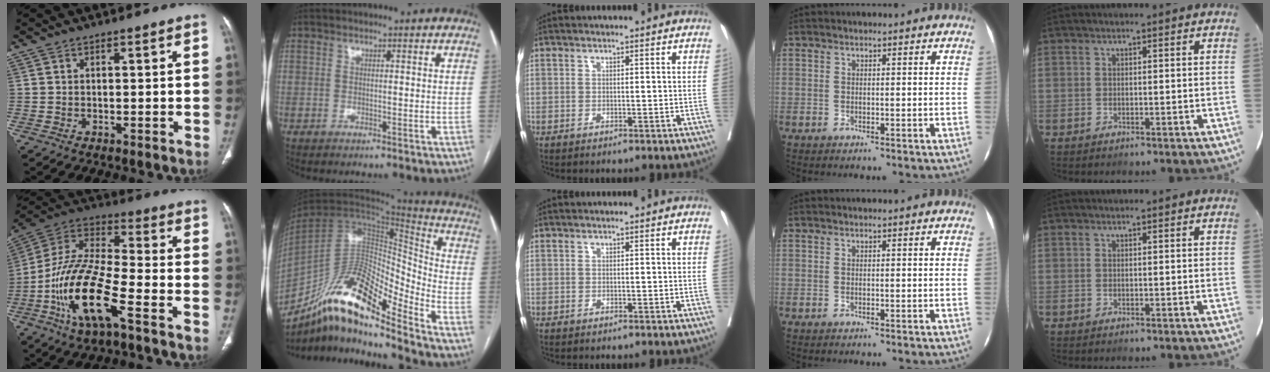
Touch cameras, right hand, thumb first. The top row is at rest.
{"thumb": {"total": 17.5, "force": [-7.4, 5.2, 15.0], "torque": [-0.302, 0.039, -0.140]}, "index": {"total": 18.1, "force": [-13.0, 3.5, 12.1], "torque": [-0.221, 0.021, -0.233]}}